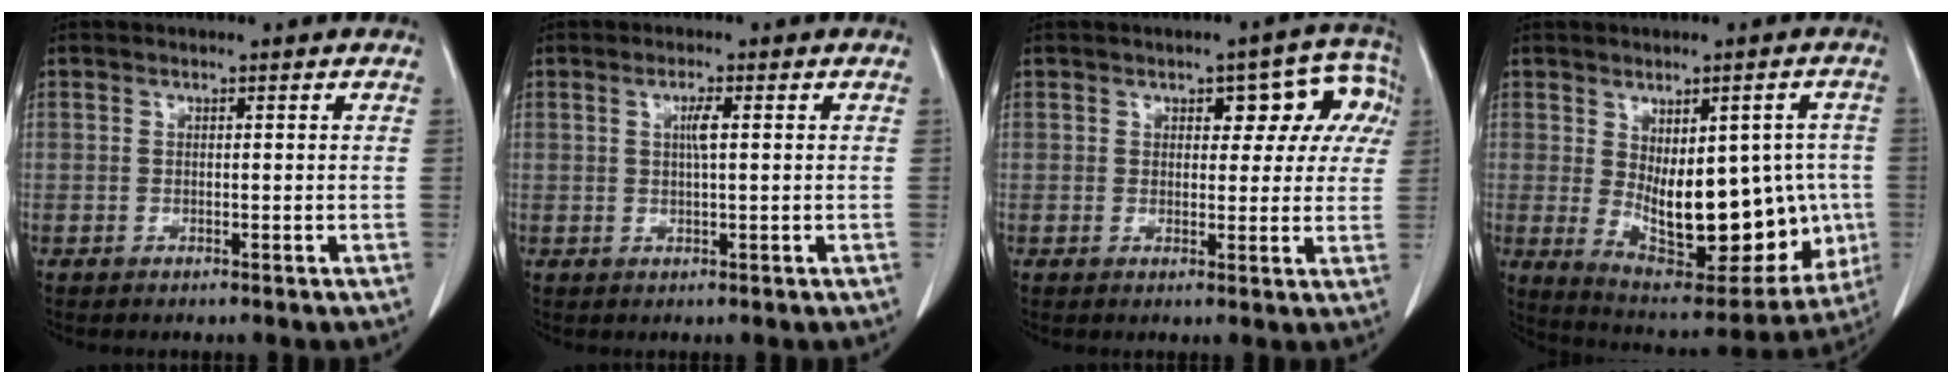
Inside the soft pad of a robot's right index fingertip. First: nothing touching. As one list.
[{"total": 1.9, "force": [0.4, -0.1, 1.9], "torque": [-0.038, 0.001, 0.006]}, {"total": 7.5, "force": [2.4, 3.9, 5.9], "torque": [-0.050, 0.032, 0.026]}, {"total": 19.6, "force": [-1.9, 9.3, 17.1], "torque": [-0.237, -0.003, 0.006]}]